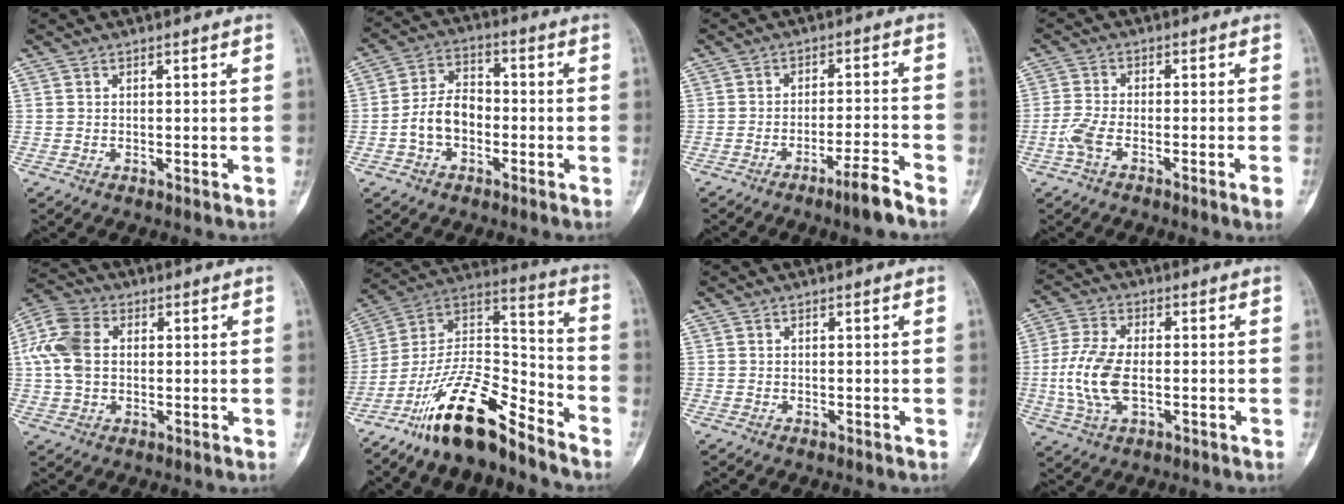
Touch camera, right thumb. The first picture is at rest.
{"total": 8.4, "force": [-2.1, 5.8, 5.6], "torque": [-0.095, 0.032, -0.050]}
{"total": 5.8, "force": [-4.2, -0.1, 4.0], "torque": [-0.070, 0.027, -0.073]}
{"total": 6.0, "force": [-2.7, 1.2, 5.2], "torque": [-0.107, 0.005, -0.052]}
{"total": 10.2, "force": [1.1, 7.2, 7.1], "torque": [-0.155, 0.021, 0.016]}
{"total": 18.3, "force": [-13.6, 5.3, 11.0], "torque": [-0.186, 0.101, -0.248]}
{"total": 0.0}
{"total": 10.7, "force": [-1.3, 5.7, 9.0], "torque": [-0.202, 0.005, -0.026]}